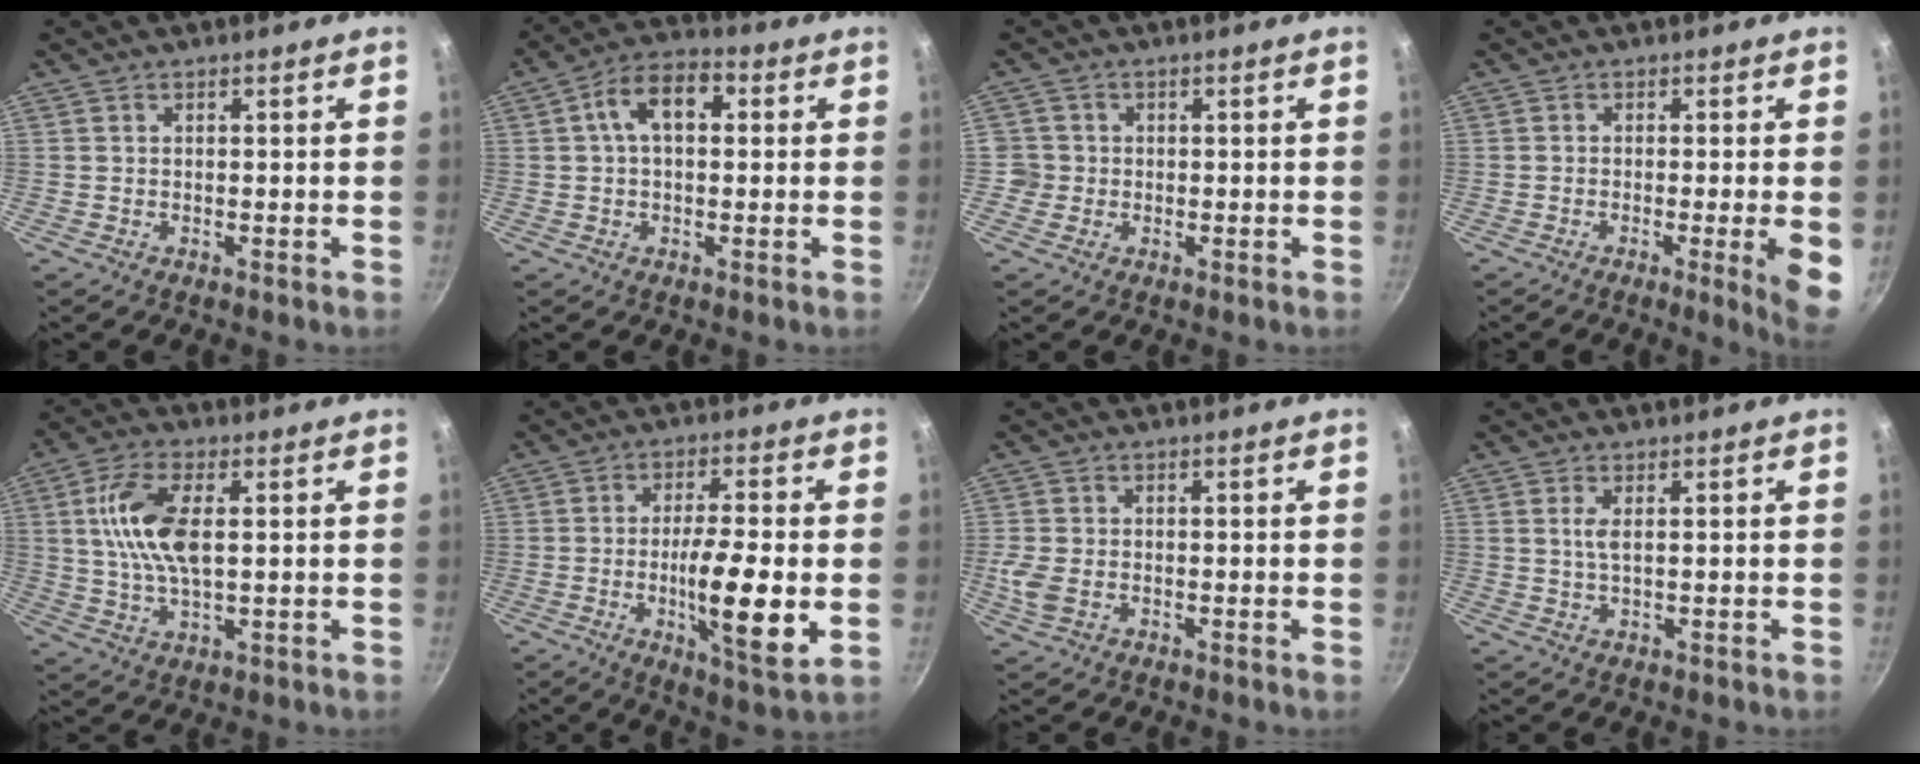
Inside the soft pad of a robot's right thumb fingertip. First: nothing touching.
{"total": 9.4, "force": [1.9, 5.7, 7.2], "torque": [-0.101, 0.025, 0.018]}
{"total": 2.8, "force": [-0.4, 2.7, 0.4], "torque": [0.012, 0.011, -0.008]}
{"total": 6.4, "force": [-1.5, 0.3, 6.2], "torque": [-0.081, -0.003, -0.021]}
{"total": 11.6, "force": [2.0, 5.3, 10.1], "torque": [-0.194, 0.006, 0.036]}
{"total": 13.7, "force": [-2.4, 3.0, 13.1], "torque": [-0.221, 0.000, -0.041]}
{"total": 4.2, "force": [-1.0, 2.8, 3.0], "torque": [-0.070, -0.001, -0.022]}
{"total": 2.1, "force": [0.6, 0.6, 2.0], "torque": [-0.045, -0.002, 0.014]}